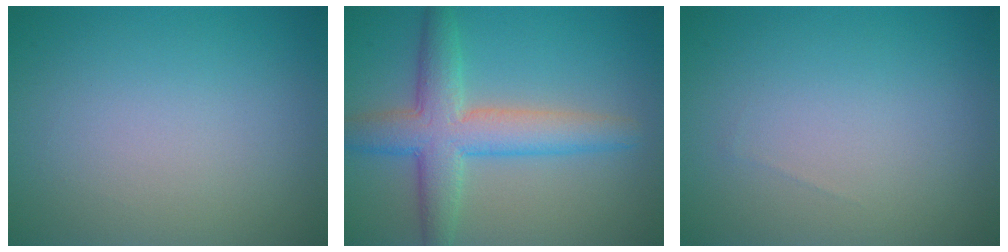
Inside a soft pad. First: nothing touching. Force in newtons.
{"total": 6.0, "press": 6.0, "slide": 0.2}
{"total": 0.0}